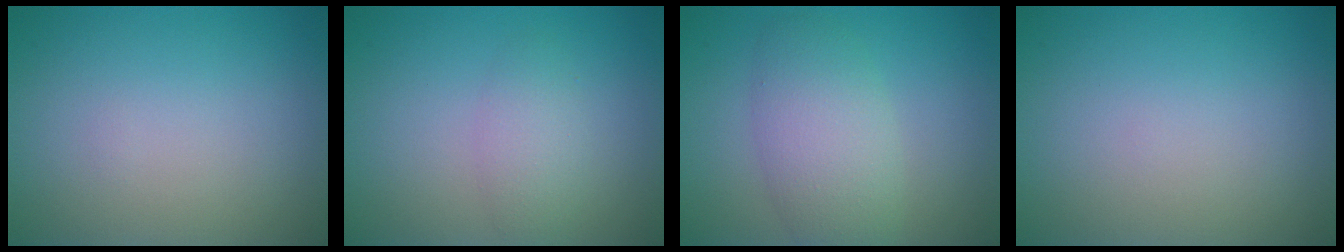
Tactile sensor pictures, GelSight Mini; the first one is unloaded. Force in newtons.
{"total": 2.3, "press": 2.3, "slide": 0.0}
{"total": 4.8, "press": 4.8, "slide": 0.1}
{"total": 0.0}